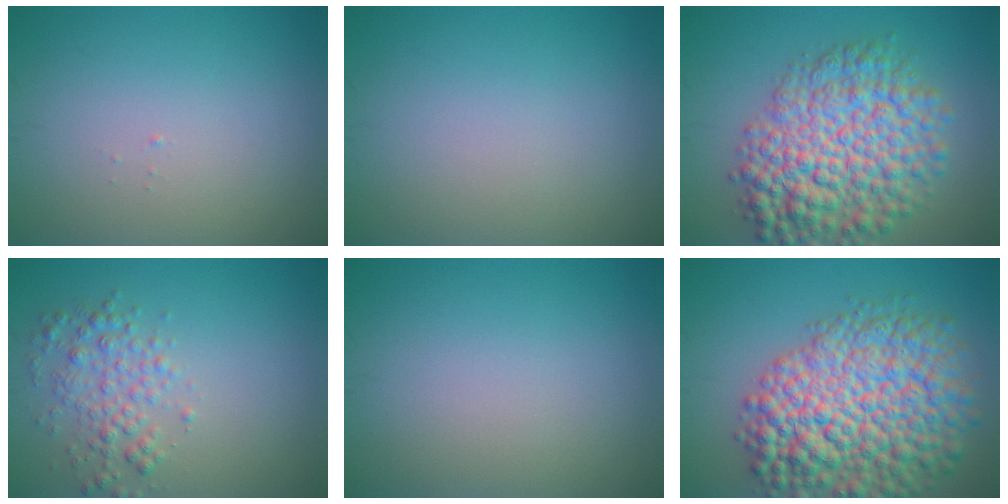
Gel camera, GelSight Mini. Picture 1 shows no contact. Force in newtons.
{"total": 0.0}
{"total": 9.9, "press": 9.9, "slide": 0.2}
{"total": 2.9, "press": 2.9, "slide": 0.1}
{"total": 0.0}
{"total": 12.4, "press": 12.4, "slide": 0.5}